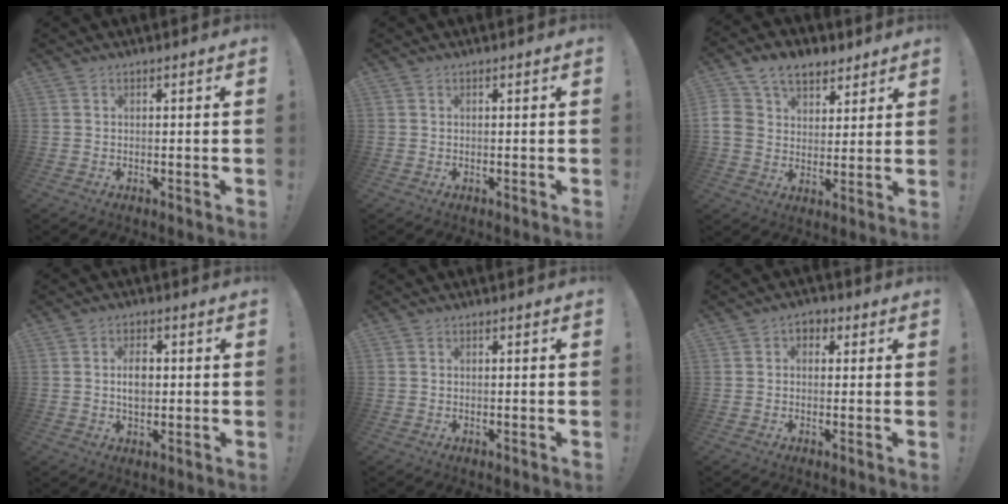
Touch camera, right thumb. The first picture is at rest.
{"total": 0.0}
{"total": 12.0, "force": [6.1, 8.9, 5.3], "torque": [-0.095, -0.019, 0.124]}
{"total": 5.8, "force": [0.5, 3.8, 4.2], "torque": [-0.059, -0.002, 0.003]}
{"total": 0.0}
{"total": 3.3, "force": [0.6, 2.6, 1.9], "torque": [-0.022, 0.004, 0.009]}